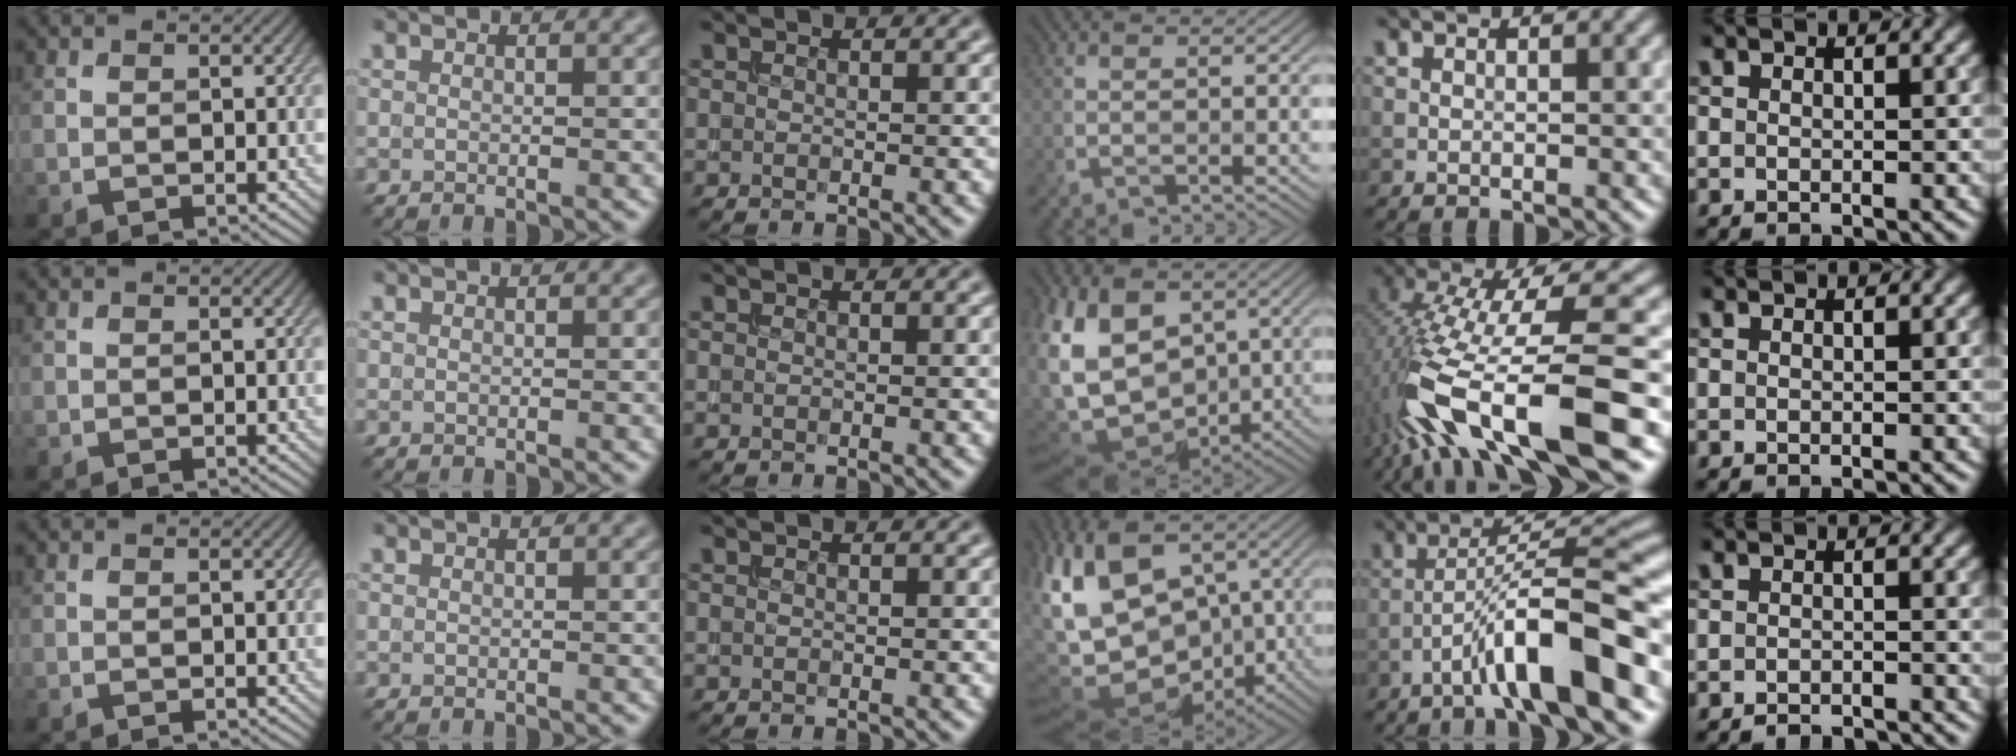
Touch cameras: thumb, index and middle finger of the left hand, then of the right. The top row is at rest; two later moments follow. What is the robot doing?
{"motion": "extract", "object": "backpack"}